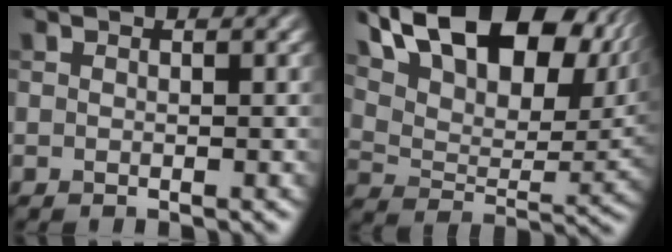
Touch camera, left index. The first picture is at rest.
{"total": 15.8, "force": [9.5, 7.9, 9.7], "torque": [-0.164, 0.024, 0.162]}